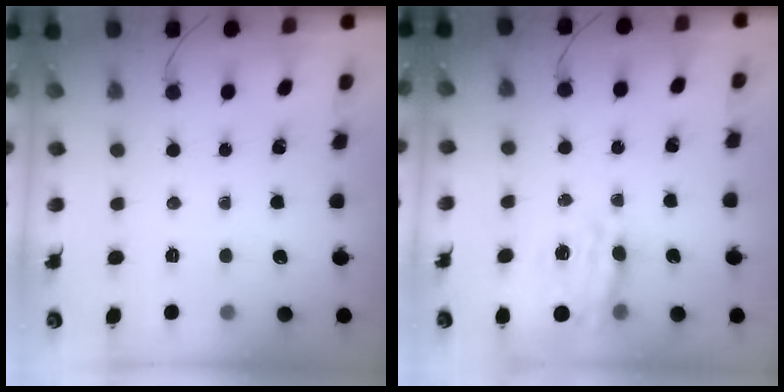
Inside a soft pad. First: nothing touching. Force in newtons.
{"total": 12.5, "press": 12.0, "slide": 3.4}